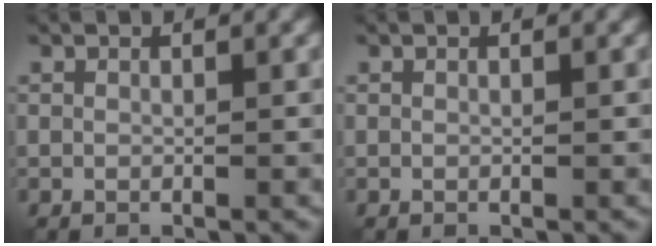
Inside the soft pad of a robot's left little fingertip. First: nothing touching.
{"total": 0.0}